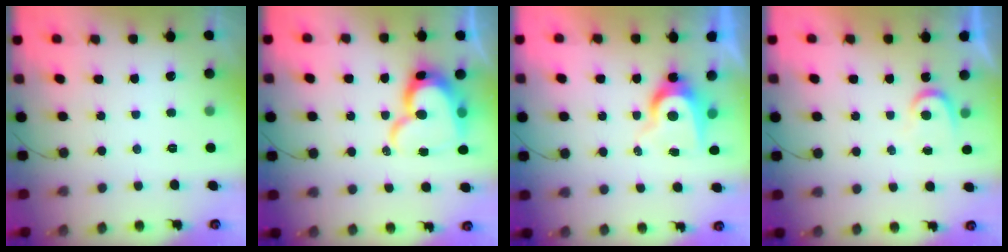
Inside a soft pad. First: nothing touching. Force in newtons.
{"total": 16.2, "press": 16.2, "slide": 1.5}
{"total": 7.4, "press": 7.4, "slide": 0.1}
{"total": 4.2, "press": 4.2, "slide": 0.3}